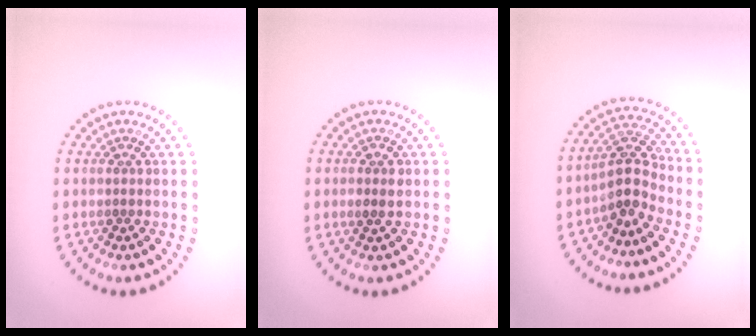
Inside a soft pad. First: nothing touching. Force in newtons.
{"total": 1.5, "press": 1.5, "slide": 0.1}
{"total": 3.5, "press": 3.0, "slide": 1.8}